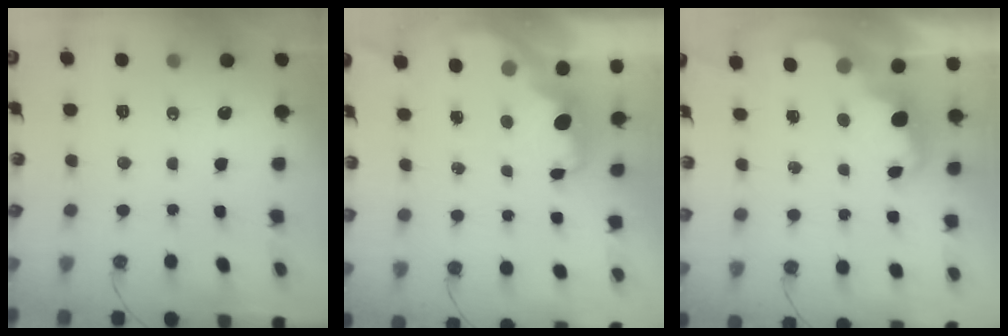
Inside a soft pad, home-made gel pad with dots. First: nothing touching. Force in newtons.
{"total": 2.3, "press": 2.1, "slide": 0.9}
{"total": 2.3, "press": 2.2, "slide": 0.5}